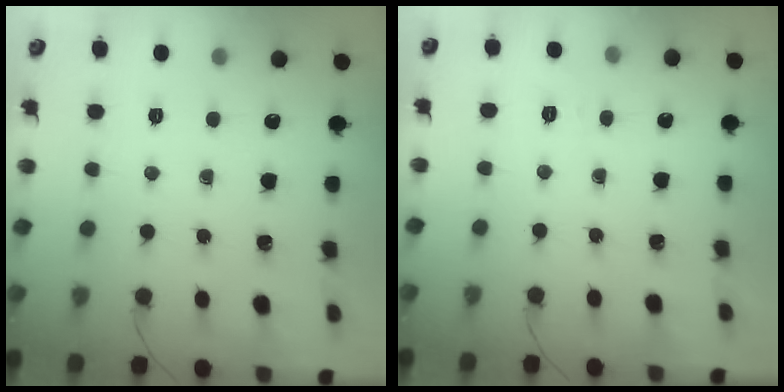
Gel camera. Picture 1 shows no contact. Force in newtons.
{"total": 1.8, "press": 1.2, "slide": 1.4}